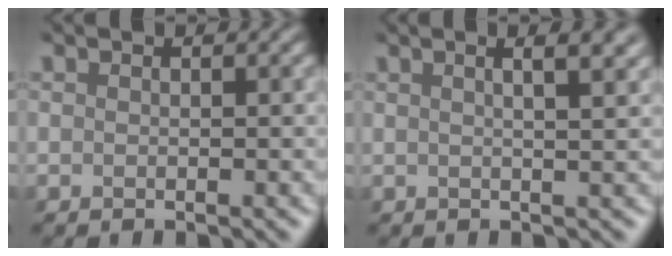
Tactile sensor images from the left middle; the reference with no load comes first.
{"total": 7.0, "force": [3.3, 3.2, 5.3], "torque": [-0.021, 0.051, 0.009]}